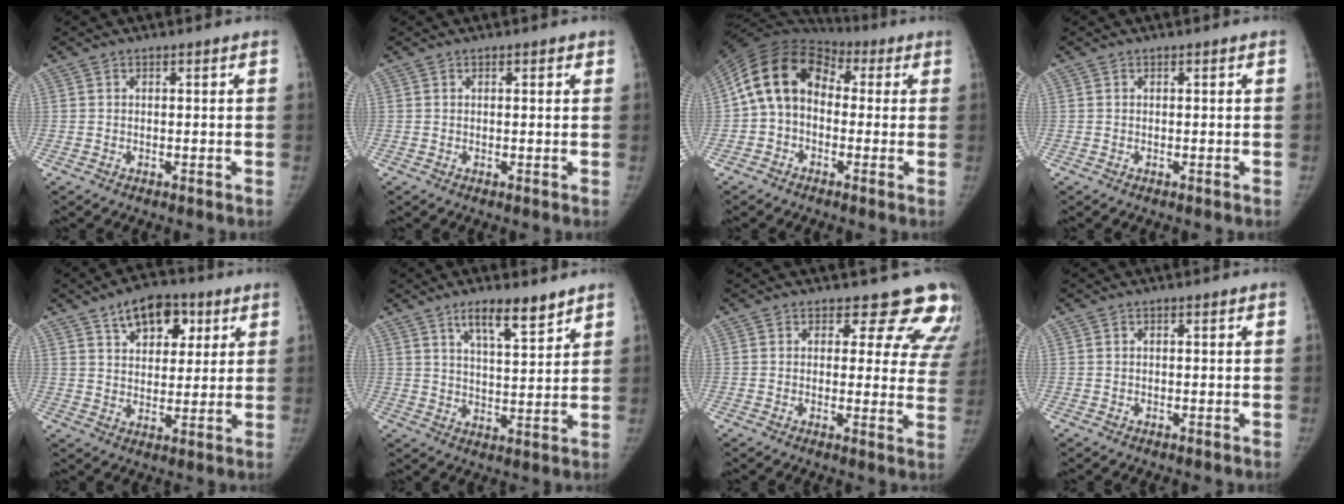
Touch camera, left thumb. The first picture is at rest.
{"total": 0.9, "force": [0.5, 0.4, 0.6], "torque": [-0.007, 0.000, 0.004]}
{"total": 14.3, "force": [0.6, 10.8, 9.4], "torque": [-0.154, 0.041, -0.003]}
{"total": 0.0}
{"total": 10.8, "force": [5.6, 6.6, 6.5], "torque": [-0.063, -0.017, 0.087]}
{"total": 8.1, "force": [5.9, 2.0, 5.2], "torque": [-0.071, -0.040, 0.102]}
{"total": 12.5, "force": [10.6, 5.7, 3.1], "torque": [0.018, -0.067, 0.088]}
{"total": 0.0}